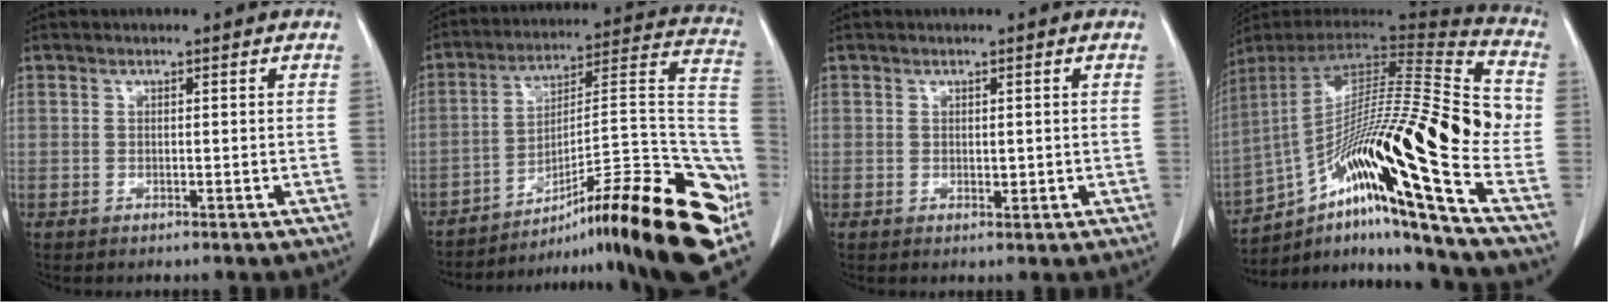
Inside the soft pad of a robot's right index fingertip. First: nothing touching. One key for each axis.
{"total": 30.4, "fx": -18.0, "fy": 3.3, "fz": 24.3, "tx": -0.236, "ty": 0.005, "tz": -0.263}
{"total": 1.2, "fx": 0.1, "fy": 0.9, "fz": 0.9, "tx": -0.008, "ty": -0.003, "tz": 0.004}
{"total": 28.1, "fx": -10.0, "fy": 0.4, "fz": 26.2, "tx": -0.418, "ty": 0.005, "tz": -0.177}